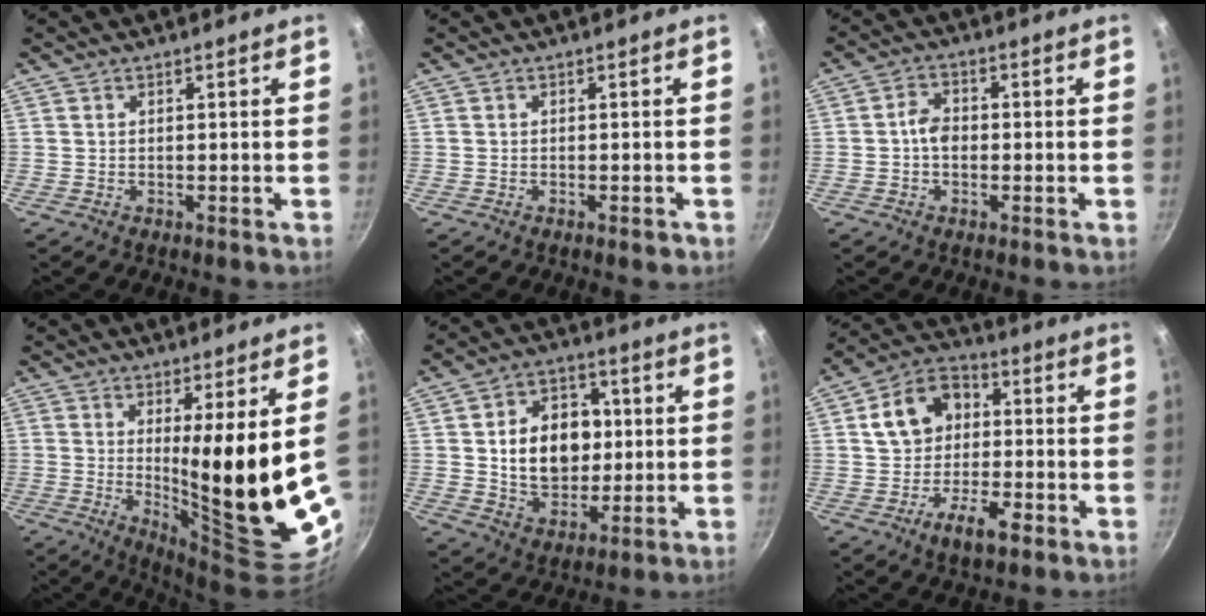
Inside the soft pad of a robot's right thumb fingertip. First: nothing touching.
{"total": 1.2, "force": [-0.7, 0.5, 0.8], "torque": [-0.010, 0.005, -0.010]}
{"total": 3.7, "force": [-0.5, 2.9, 2.4], "torque": [-0.027, 0.015, -0.013]}
{"total": 16.5, "force": [1.4, 2.5, 16.2], "torque": [-0.234, -0.050, 0.038]}
{"total": 14.9, "force": [1.4, 11.3, 9.6], "torque": [-0.109, 0.005, 0.028]}
{"total": 12.5, "force": [-1.9, 8.9, 8.5], "torque": [-0.113, 0.037, -0.048]}